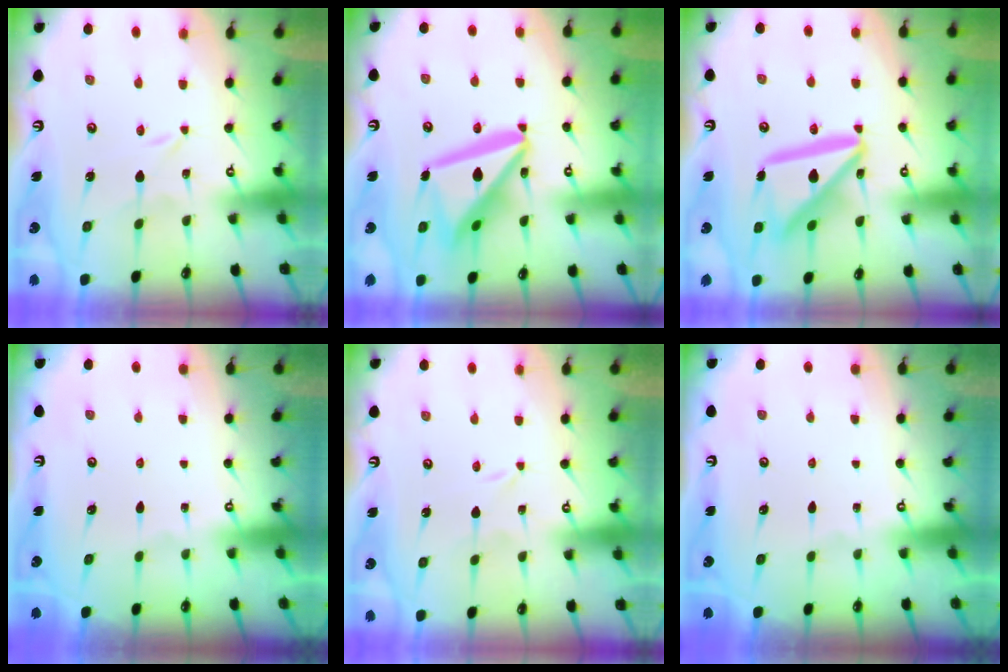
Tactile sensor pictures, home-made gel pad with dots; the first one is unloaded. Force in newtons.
{"total": 18.5, "press": 18.3, "slide": 2.2}
{"total": 17.2, "press": 17.1, "slide": 1.8}
{"total": 0.0}
{"total": 0.0}
{"total": 0.0}